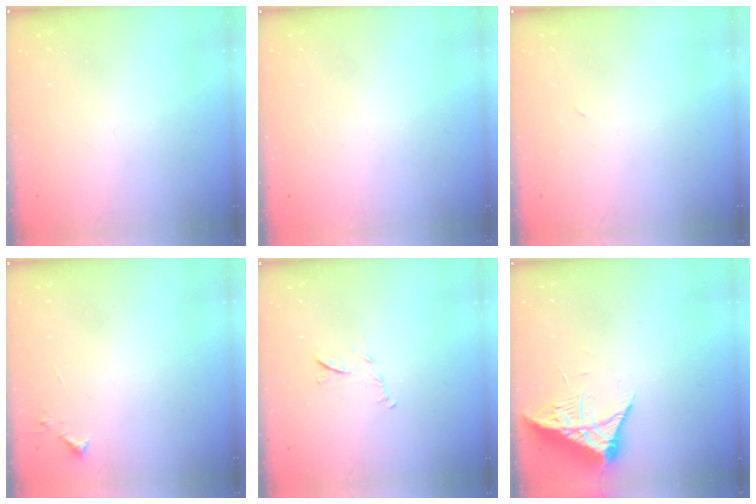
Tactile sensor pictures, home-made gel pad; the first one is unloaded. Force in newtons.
{"total": 1.5, "press": 1.5, "slide": 0.1}
{"total": 2.9, "press": 2.9, "slide": 0.7}
{"total": 3.8, "press": 3.8, "slide": 0.5}
{"total": 6.0, "press": 6.0, "slide": 0.6}
{"total": 7.2, "press": 7.2, "slide": 0.8}